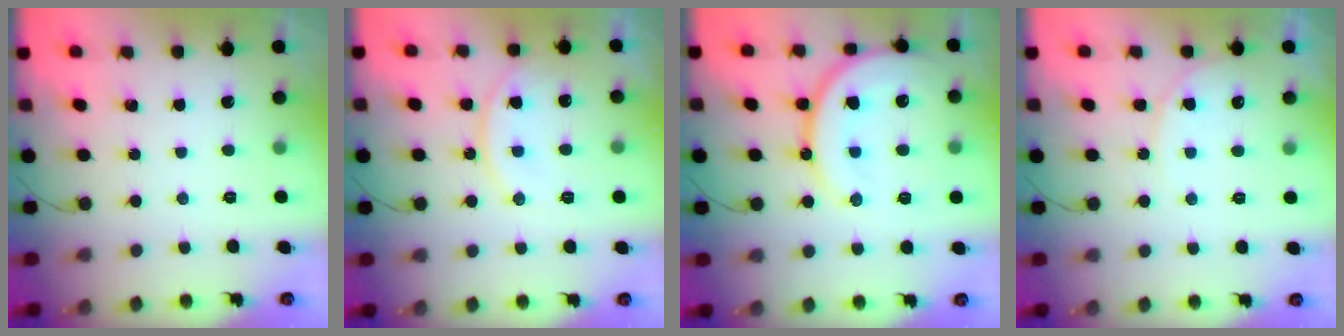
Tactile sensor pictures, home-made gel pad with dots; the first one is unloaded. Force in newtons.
{"total": 13.9, "press": 13.5, "slide": 3.3}
{"total": 16.6, "press": 16.5, "slide": 1.6}
{"total": 8.0, "press": 8.0, "slide": 0.6}